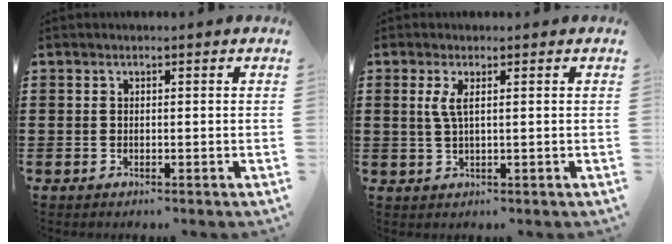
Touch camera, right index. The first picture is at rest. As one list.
[{"total": 2.6, "force": [0.7, 0.4, 2.4], "torque": [-0.050, 0.002, 0.012]}]